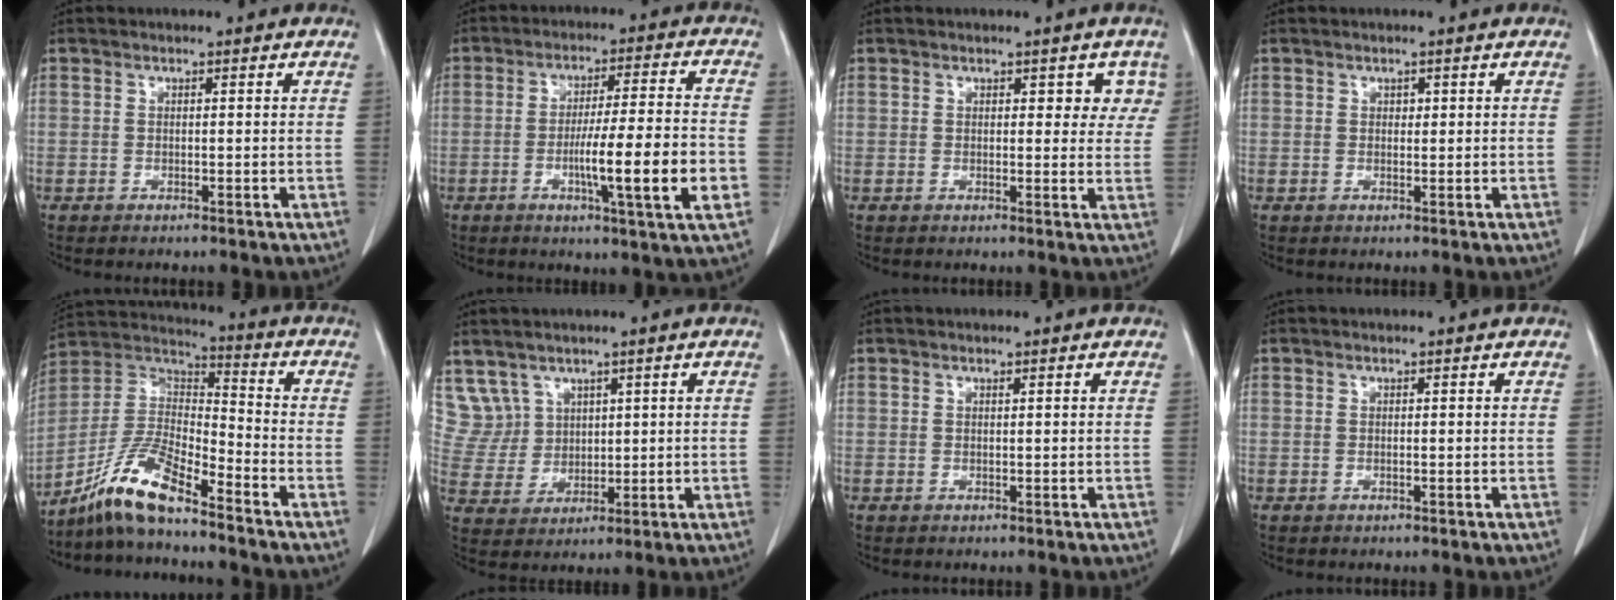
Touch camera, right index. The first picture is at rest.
{"total": 12.6, "force": [-3.4, -0.2, 12.2], "torque": [-0.194, -0.008, -0.058]}
{"total": 3.7, "force": [1.9, 2.3, 2.2], "torque": [0.001, 0.004, 0.016]}
{"total": 0.7, "force": [0.3, 0.6, 0.4], "torque": [-0.002, 0.000, 0.003]}
{"total": 11.3, "force": [-8.6, 1.9, 7.0], "torque": [-0.152, 0.011, -0.166]}
{"total": 6.7, "force": [4.1, 5.2, -0.1], "torque": [-0.001, 0.018, 0.098]}
{"total": 0.0}
{"total": 0.0}